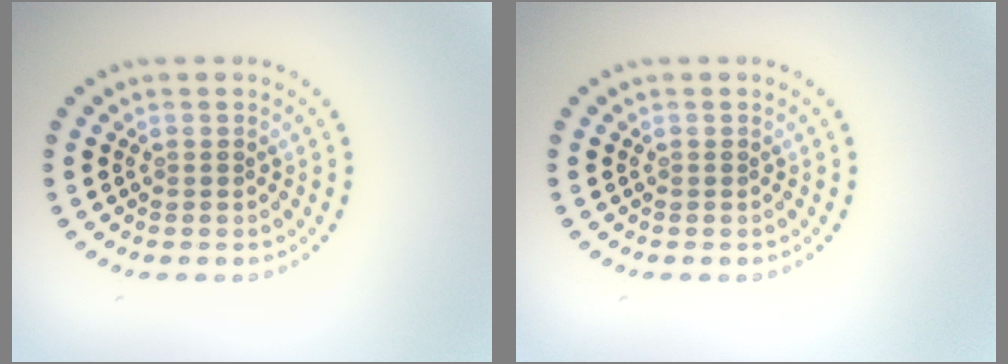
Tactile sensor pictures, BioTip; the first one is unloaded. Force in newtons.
{"total": 0.0}